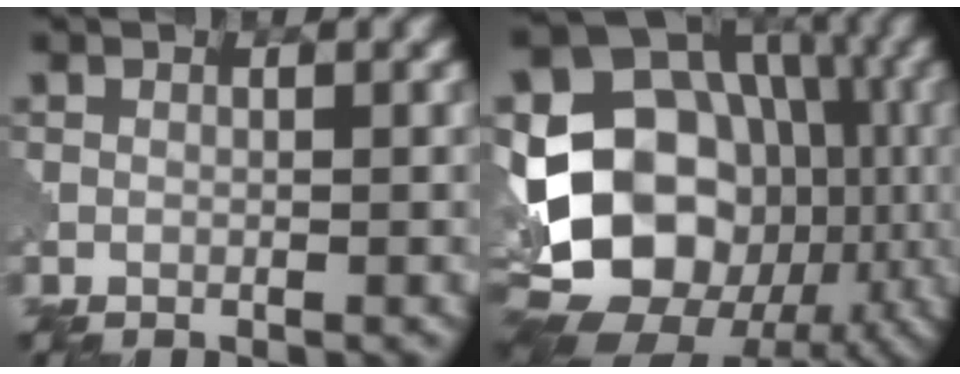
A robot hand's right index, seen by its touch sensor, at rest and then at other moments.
{"total": 21.6, "force": [-2.6, 17.9, 11.9], "torque": [-0.179, 0.002, -0.066]}